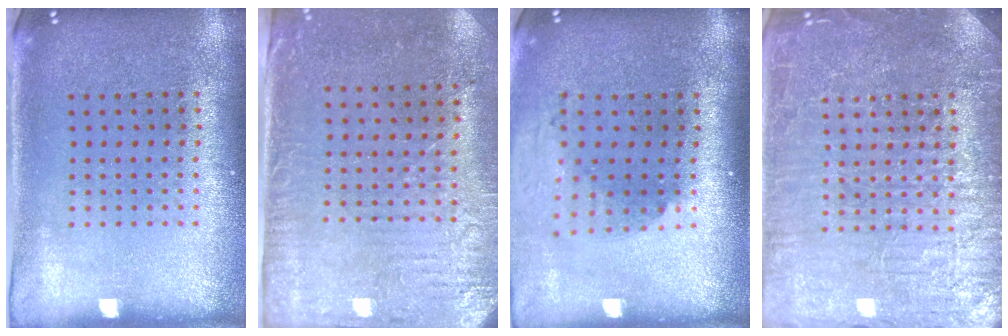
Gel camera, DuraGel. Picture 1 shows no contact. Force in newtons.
{"total": 3.1, "press": 2.5, "slide": 1.8}
{"total": 2.0, "press": 1.5, "slide": 1.4}
{"total": 7.1, "press": 7.1, "slide": 0.9}